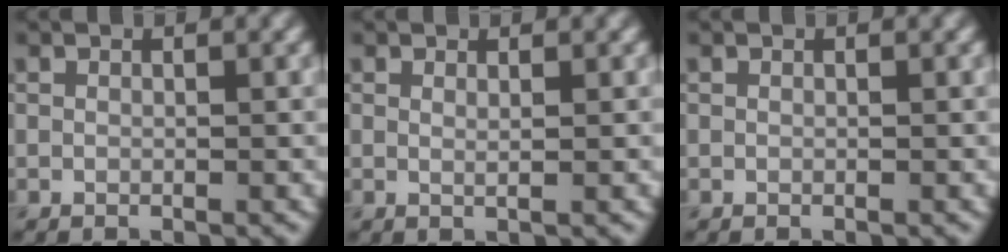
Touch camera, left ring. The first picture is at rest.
{"total": 0.9, "force": [0.4, 0.3, 0.8], "torque": [-0.006, 0.000, 0.004]}
{"total": 0.0}